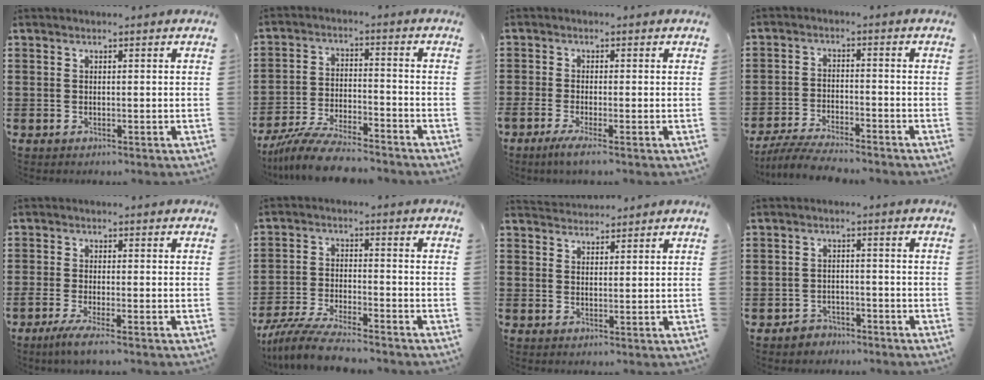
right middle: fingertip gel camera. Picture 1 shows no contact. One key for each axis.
{"total": 8.7, "fx": -7.9, "fy": 1.1, "fz": 3.4, "tx": -0.068, "ty": 0.010, "tz": -0.152}
{"total": 2.2, "fx": -1.2, "fy": -0.1, "fz": 1.9, "tx": -0.041, "ty": -0.005, "tz": -0.024}
{"total": 5.2, "fx": -4.9, "fy": 0.4, "fz": 1.6, "tx": -0.040, "ty": -0.004, "tz": -0.100}
{"total": 2.9, "fx": -1.8, "fy": 0.0, "fz": 2.2, "tx": -0.052, "ty": -0.010, "tz": -0.035}
{"total": 7.0, "fx": -6.4, "fy": 0.6, "fz": 2.8, "tx": -0.066, "ty": -0.005, "tz": -0.125}
{"total": 2.6, "fx": 2.5, "fy": 0.2, "fz": -0.6, "tx": 0.004, "ty": -0.006, "tz": 0.049}
{"total": 2.4, "fx": -2.2, "fy": 1.0, "fz": -0.1, "tx": -0.006, "ty": 0.004, "tz": -0.049}